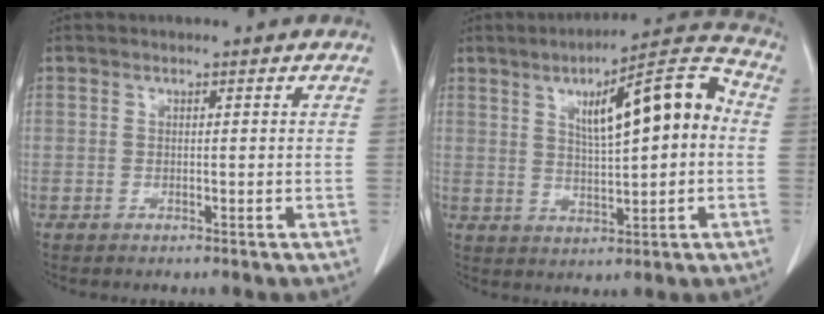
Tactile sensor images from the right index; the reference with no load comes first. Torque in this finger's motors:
{"motor_torque": [0.54, 0.28, 0.44, 0.11]}